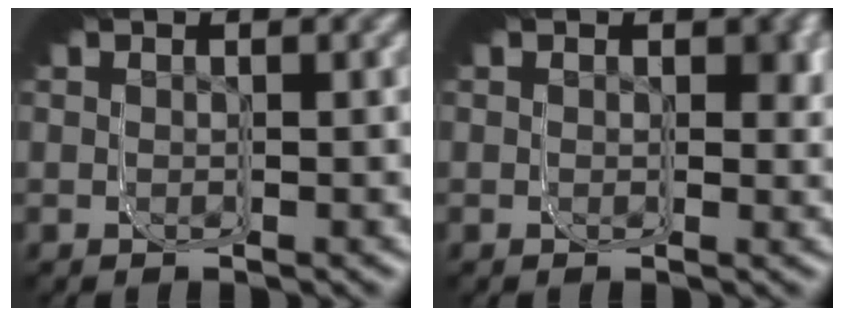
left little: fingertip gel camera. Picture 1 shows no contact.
{"total": 1.5, "force": [0.1, 1.2, 0.9], "torque": [-0.013, -0.009, 0.005]}